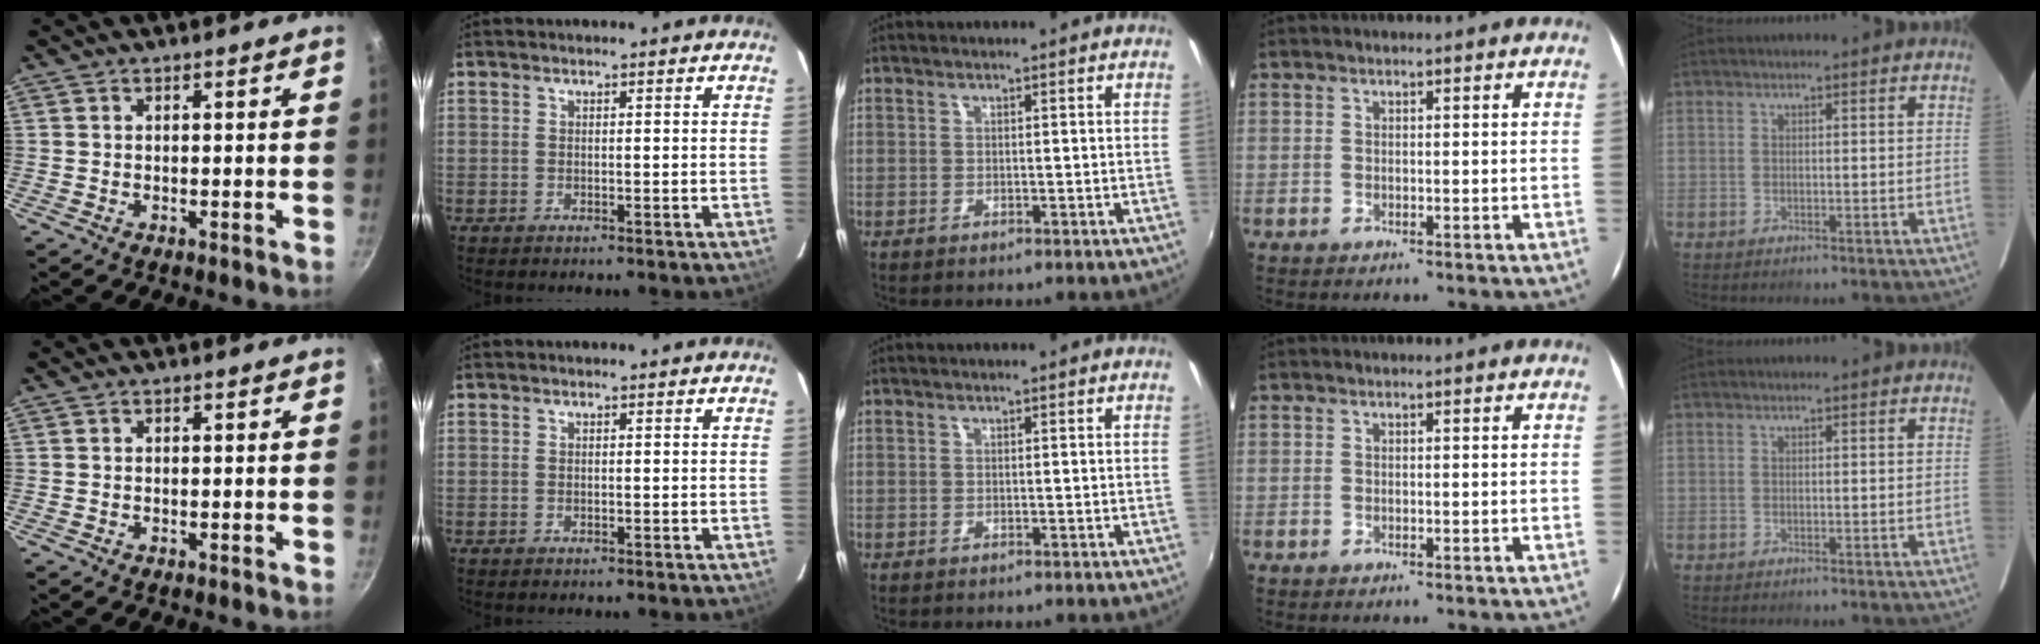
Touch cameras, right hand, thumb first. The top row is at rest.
{}